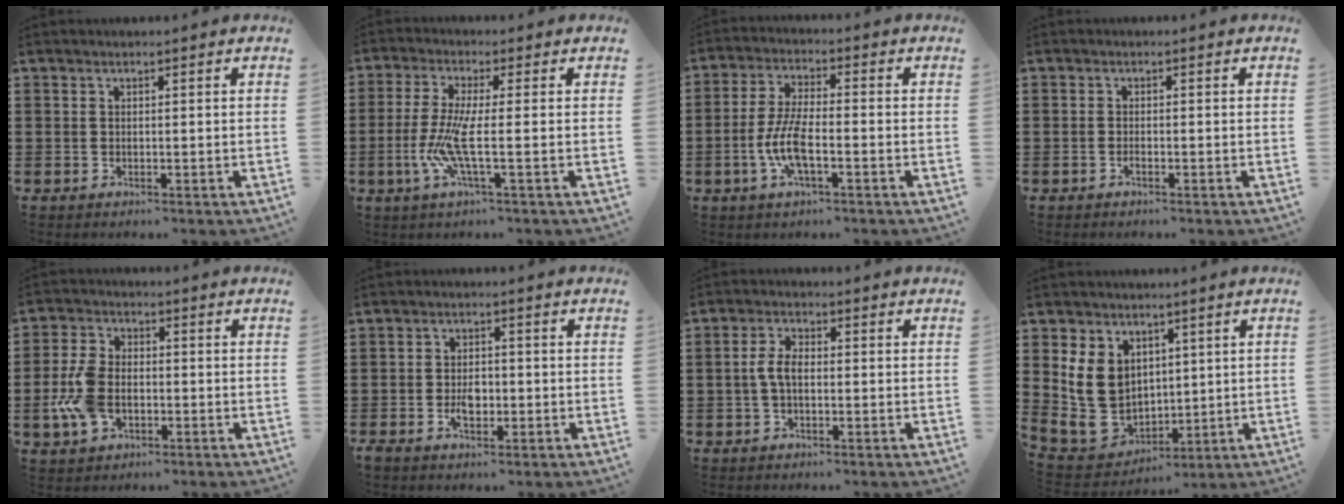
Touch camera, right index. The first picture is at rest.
{"total": 6.3, "force": [-1.0, 0.9, 6.2], "torque": [-0.137, -0.017, -0.025]}
{"total": 6.9, "force": [-2.2, 2.0, 6.2], "torque": [-0.146, -0.012, -0.047]}
{"total": 0.6, "force": [-0.5, 0.1, 0.3], "torque": [-0.007, -0.003, -0.008]}
{"total": 7.5, "force": [-1.8, 4.5, 5.7], "torque": [-0.146, -0.002, -0.040]}
{"total": 3.3, "force": [-0.9, 1.9, 2.5], "torque": [-0.048, 0.003, -0.015]}
{"total": 3.9, "force": [-0.5, 1.9, 3.3], "torque": [-0.084, -0.003, -0.017]}
{"total": 10.4, "force": [1.9, 8.7, 5.4], "torque": [-0.156, 0.001, 0.038]}